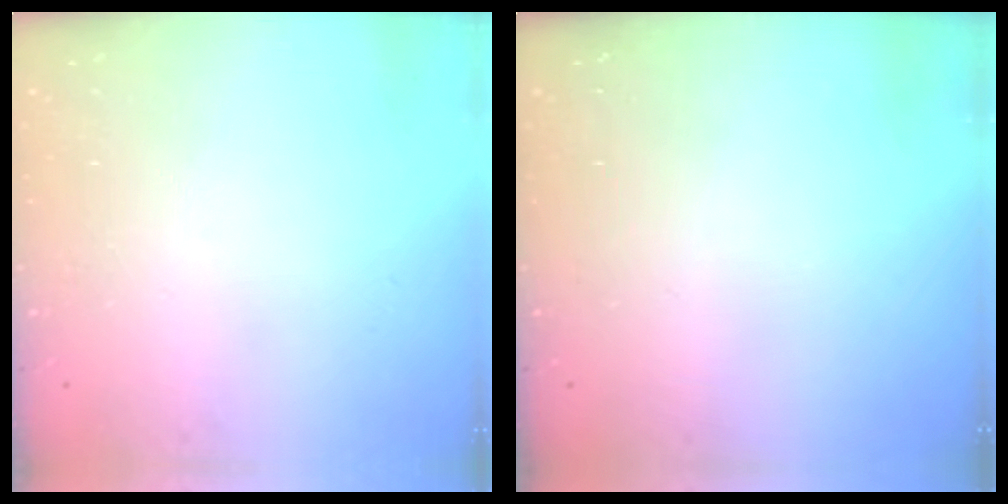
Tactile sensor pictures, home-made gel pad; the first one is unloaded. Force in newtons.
{"total": 0.0}